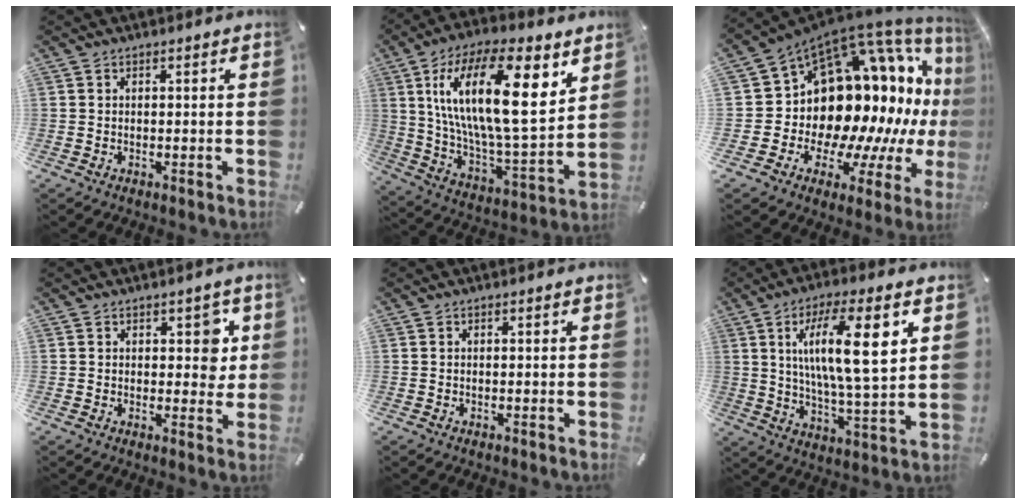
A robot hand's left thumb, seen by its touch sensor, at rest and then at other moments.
{"total": 24.7, "force": [9.9, 9.5, 20.5], "torque": [-0.380, -0.048, 0.157]}
{"total": 17.6, "force": [4.1, 12.9, 11.2], "torque": [-0.120, -0.125, 0.114]}
{"total": 6.1, "force": [2.0, 3.9, 4.2], "torque": [-0.032, -0.008, 0.025]}
{"total": 0.0}
{"total": 17.5, "force": [5.6, 4.7, 15.9], "torque": [-0.271, -0.007, 0.081]}